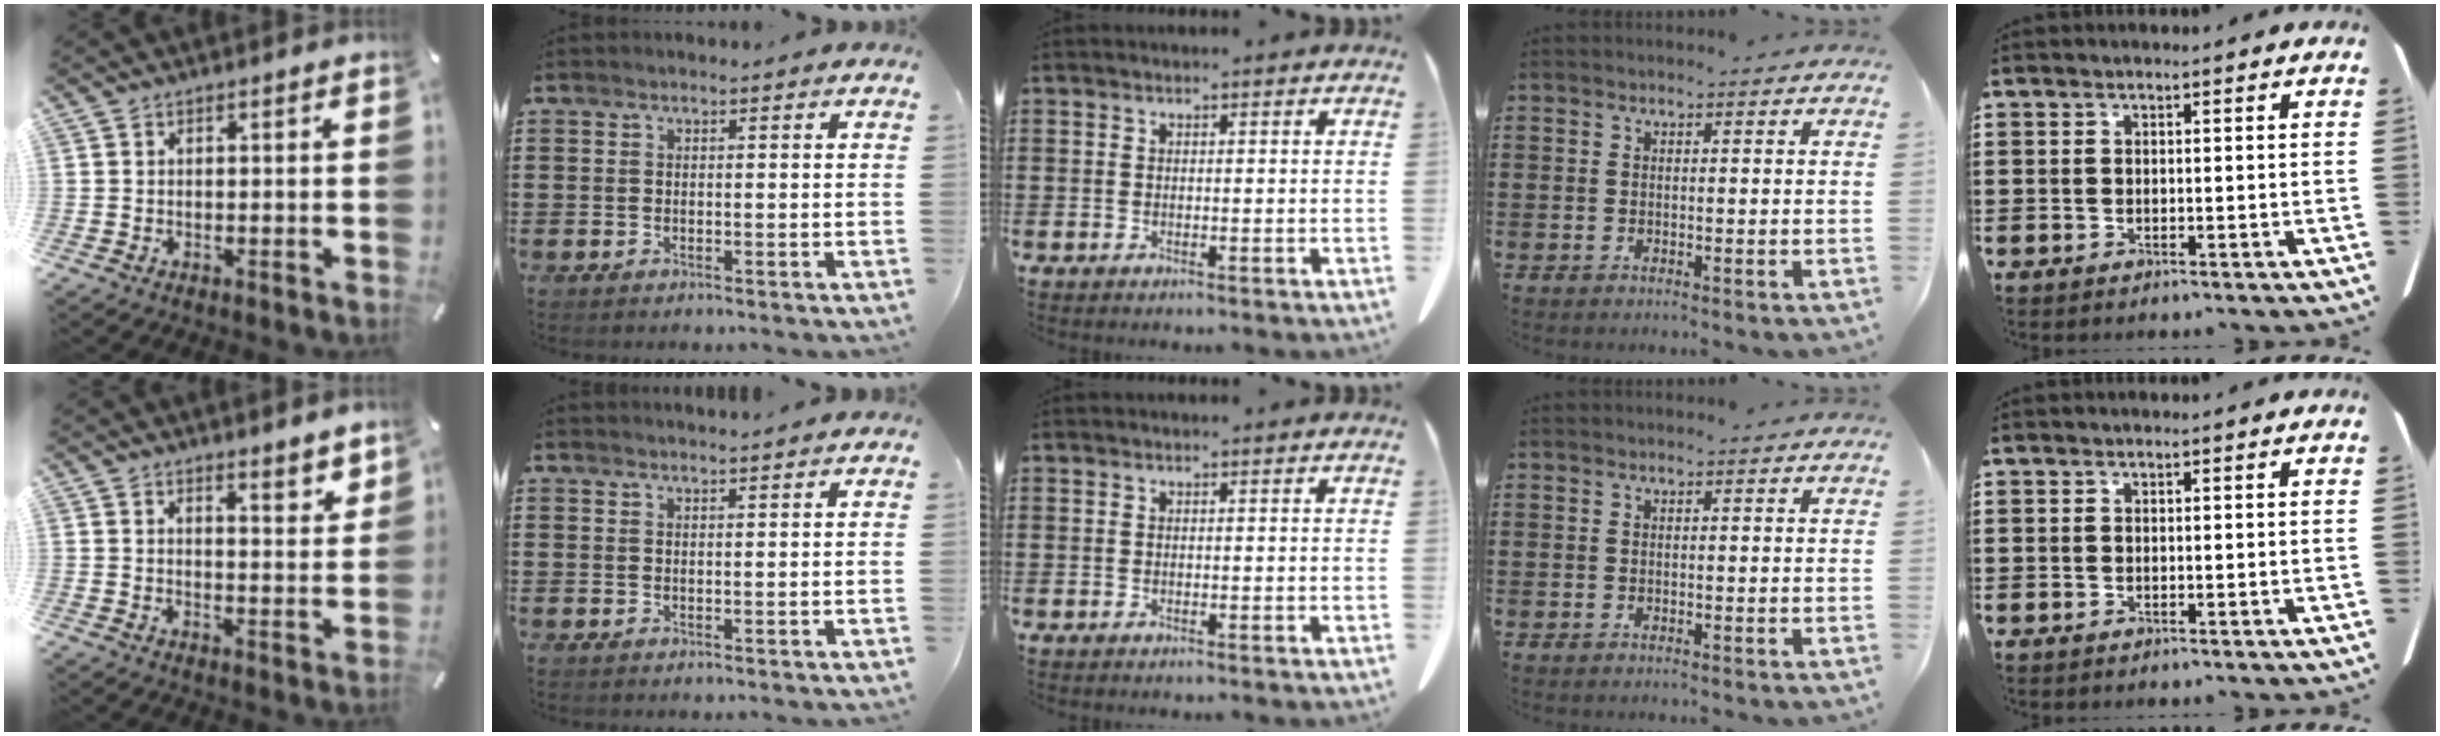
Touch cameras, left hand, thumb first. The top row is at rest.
{"thumb": {"total": 4.4, "force": [4.1, 1.1, 1.1], "torque": [-0.002, -0.040, 0.068]}, "index": {"total": 1.2, "force": [1.2, -0.2, 0.1], "torque": [-0.004, -0.003, 0.023]}}